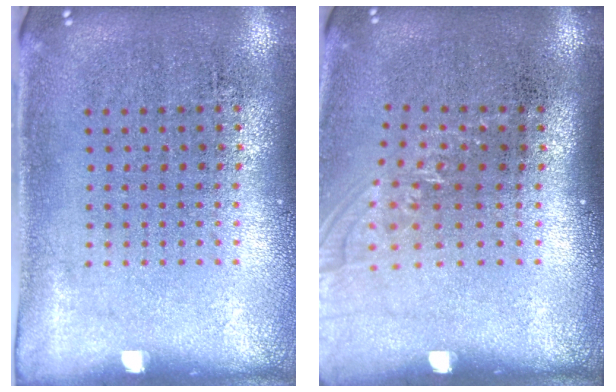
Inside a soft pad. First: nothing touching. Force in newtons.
{"total": 1.1, "press": 0.9, "slide": 0.5}